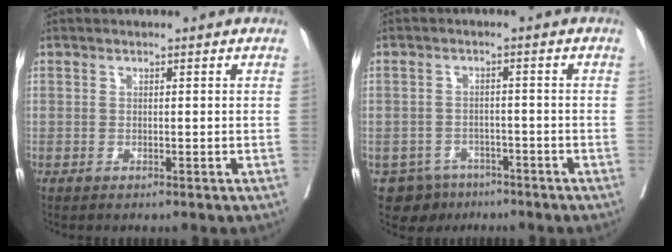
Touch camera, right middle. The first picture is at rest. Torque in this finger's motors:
{"motor_torque": [0.36, -0.39, -0.02, -0.02]}